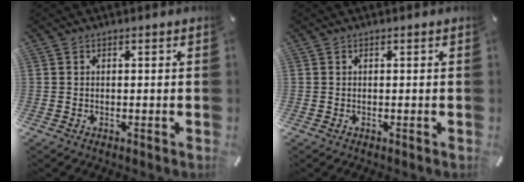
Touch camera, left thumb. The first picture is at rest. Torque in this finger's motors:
{"motor_torque": [0.00, 0.00, -0.03, -0.01, 0.00]}